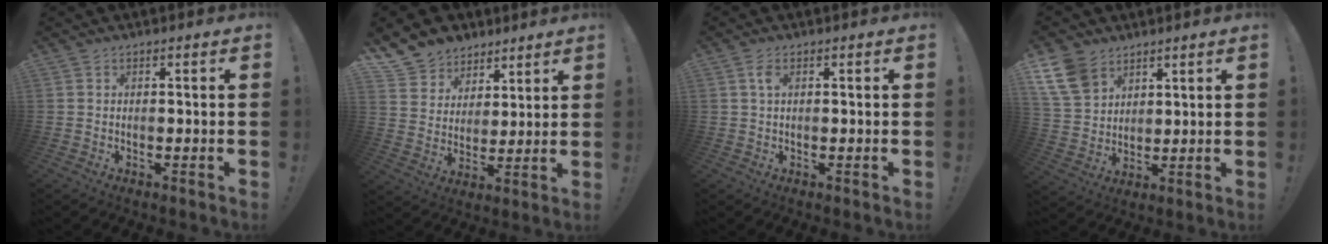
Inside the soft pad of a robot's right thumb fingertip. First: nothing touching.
{"total": 10.1, "force": [6.8, 7.3, 1.4], "torque": [-0.026, -0.053, 0.137]}
{"total": 2.3, "force": [0.7, 0.9, 2.0], "torque": [-0.037, 0.002, 0.009]}
{"total": 11.4, "force": [7.1, 7.6, 4.7], "torque": [-0.090, -0.036, 0.143]}